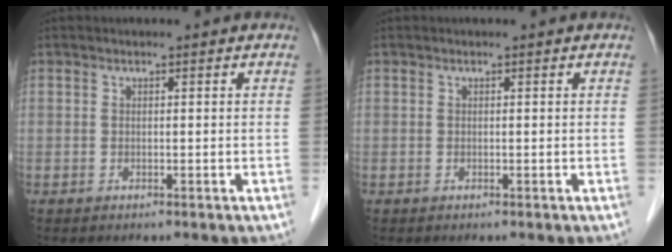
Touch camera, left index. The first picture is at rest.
{"total": 0.0}